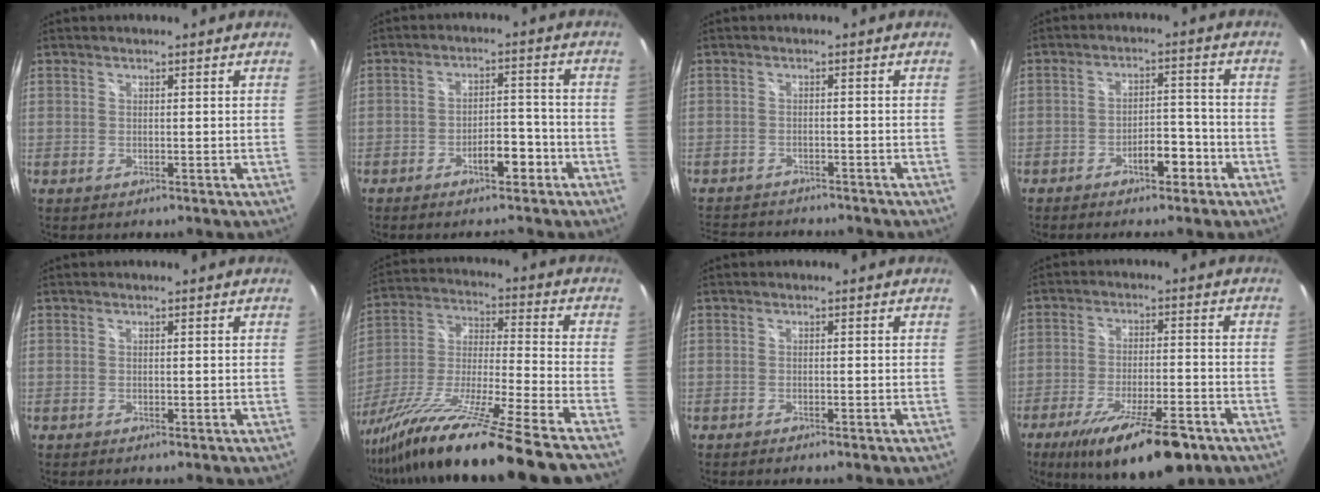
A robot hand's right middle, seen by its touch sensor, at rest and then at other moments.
{"total": 6.0, "force": [-3.9, 2.5, 3.8], "torque": [-0.061, 0.011, -0.050]}
{"total": 9.2, "force": [-8.3, 2.9, 2.7], "torque": [-0.073, -0.007, -0.127]}
{"total": 5.4, "force": [-3.5, 2.2, 3.6], "torque": [-0.060, 0.009, -0.047]}
{"total": 0.0}
{"total": 27.7, "force": [-22.4, -1.8, 16.2], "torque": [-0.270, -0.073, -0.378]}
{"total": 0.9, "force": [-0.7, 0.1, 0.5], "torque": [-0.010, -0.002, -0.014]}
{"total": 17.4, "force": [-11.4, 5.1, 12.1], "torque": [-0.216, -0.036, -0.176]}